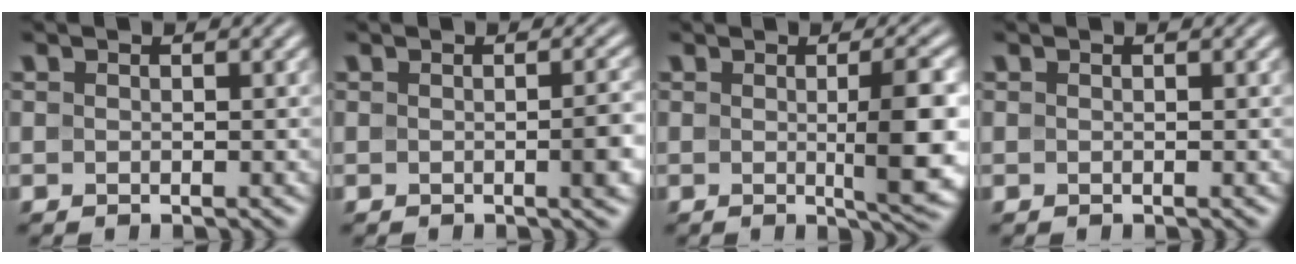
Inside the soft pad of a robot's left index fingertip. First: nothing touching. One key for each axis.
{"total": 2.4, "fx": -0.2, "fy": 0.5, "fz": 2.3, "tx": -0.026, "ty": 0.001, "tz": -0.004}
{"total": 5.9, "fx": -0.1, "fy": 1.1, "fz": 5.8, "tx": -0.077, "ty": -0.003, "tz": 0.001}
{"total": 0.0}